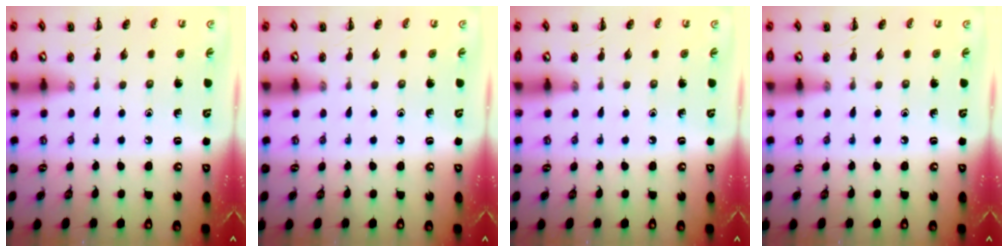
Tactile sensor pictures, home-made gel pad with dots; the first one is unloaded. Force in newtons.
{"total": 0.0}
{"total": 0.0}
{"total": 0.0}